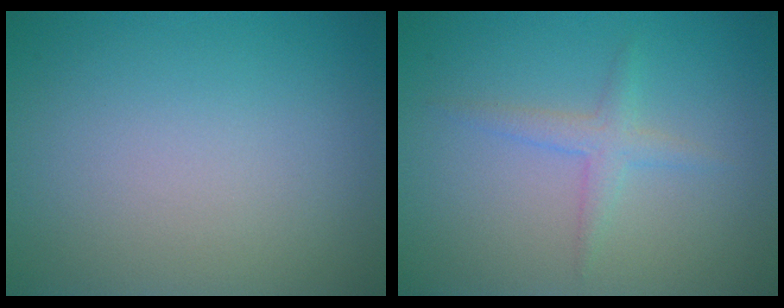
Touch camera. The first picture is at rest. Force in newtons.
{"total": 1.8, "press": 1.8, "slide": 0.1}